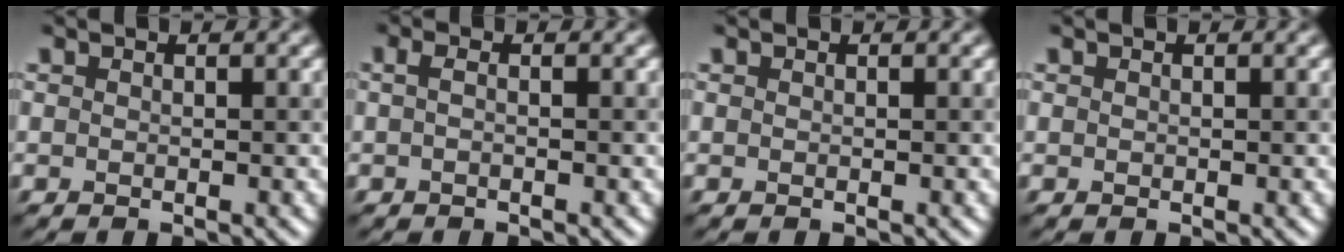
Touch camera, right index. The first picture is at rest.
{"total": 0.9, "force": [-0.1, 0.3, 0.9], "torque": [-0.017, -0.001, -0.004]}
{"total": 0.0}
{"total": 0.0}